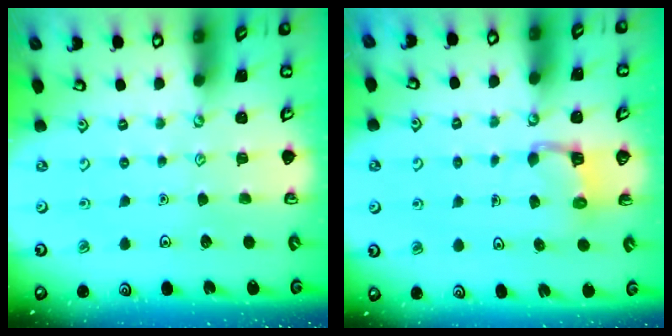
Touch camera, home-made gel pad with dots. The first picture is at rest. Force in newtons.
{"total": 3.5, "press": 3.5, "slide": 0.2}